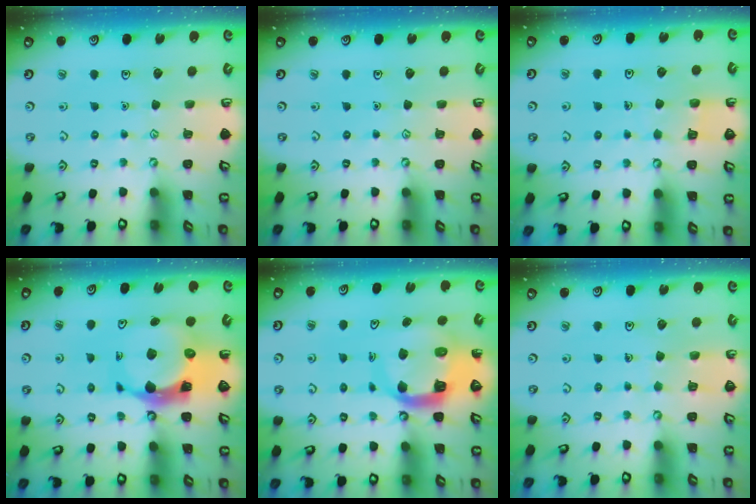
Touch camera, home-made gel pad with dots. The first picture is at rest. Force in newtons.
{"total": 0.0}
{"total": 3.5, "press": 3.4, "slide": 0.3}
{"total": 10.1, "press": 10.0, "slide": 1.4}
{"total": 10.3, "press": 10.2, "slide": 1.4}
{"total": 3.0, "press": 3.0, "slide": 0.2}